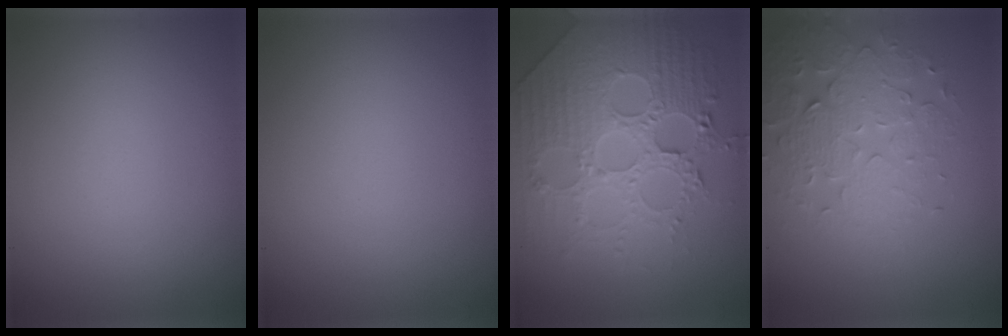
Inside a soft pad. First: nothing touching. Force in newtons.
{"total": 0.0}
{"total": 8.1, "press": 6.0, "slide": 5.5}
{"total": 3.8, "press": 3.5, "slide": 1.5}